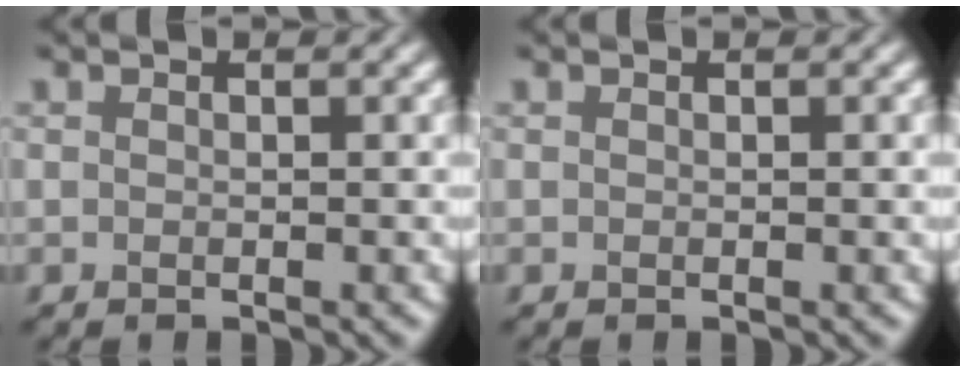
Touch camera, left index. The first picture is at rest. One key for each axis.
{"total": 0.0}